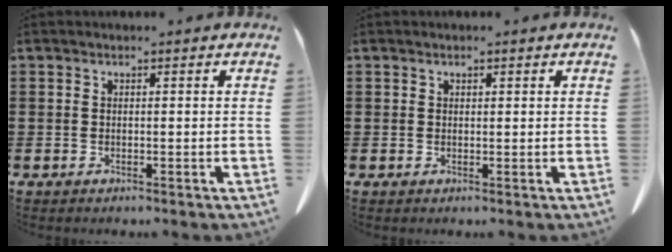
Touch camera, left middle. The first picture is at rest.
{"total": 0.5, "force": [0.4, 0.2, 0.2], "torque": [-0.007, -0.001, 0.009]}